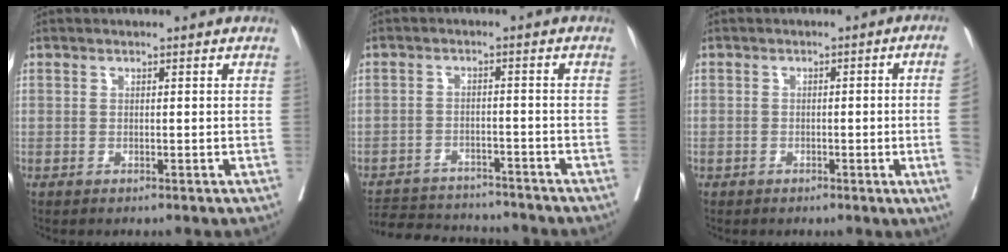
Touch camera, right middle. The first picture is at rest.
{"total": 11.2, "force": [-10.6, 2.8, 2.2], "torque": [-0.038, 0.007, -0.152]}
{"total": 5.2, "force": [-1.0, -0.7, 5.0], "torque": [-0.057, 0.000, -0.015]}